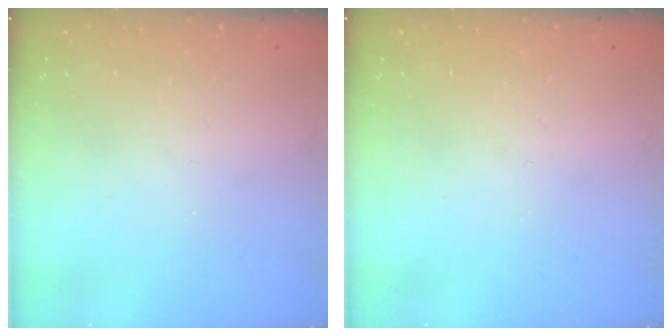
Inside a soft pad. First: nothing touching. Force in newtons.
{"total": 0.0}